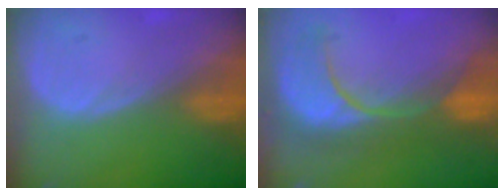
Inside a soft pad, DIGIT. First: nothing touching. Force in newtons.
{"total": 9.6, "press": 9.5, "slide": 1.7}